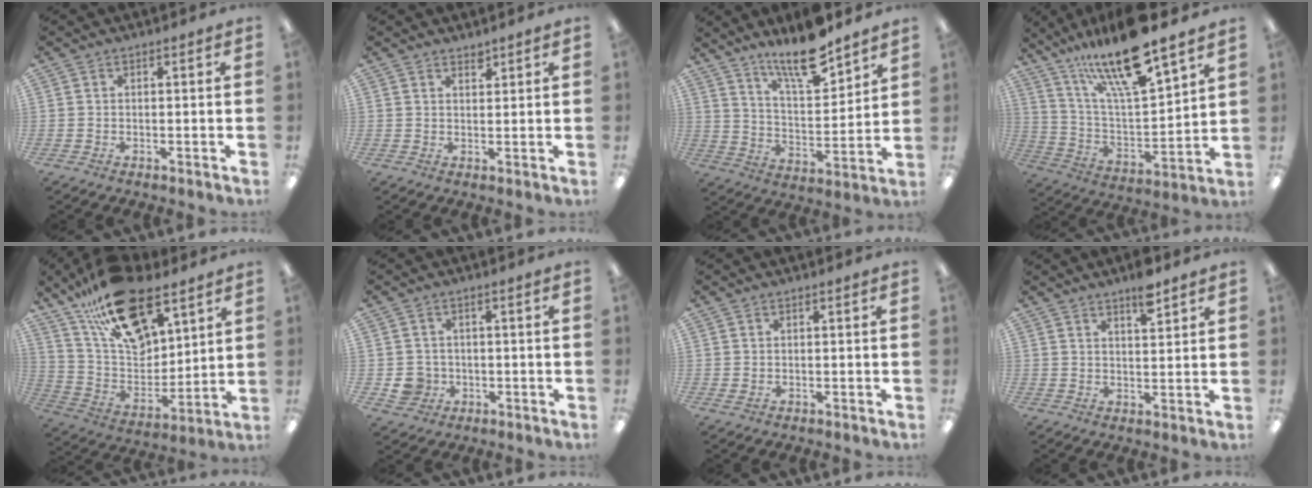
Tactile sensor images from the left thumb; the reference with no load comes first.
{"total": 1.6, "force": [1.6, 0.3, 0.1], "torque": [0.005, -0.008, 0.028]}
{"total": 14.2, "force": [11.5, 3.1, 7.6], "torque": [-0.131, -0.073, 0.197]}
{"total": 20.3, "force": [15.5, 4.5, 12.3], "torque": [-0.222, -0.097, 0.260]}
{"total": 22.3, "force": [14.8, 10.7, 12.9], "torque": [-0.227, -0.075, 0.266]}
{"total": 4.4, "force": [-0.8, 4.2, 1.0], "torque": [-0.021, 0.006, -0.013]}
{"total": 0.8, "force": [0.3, 0.4, 0.6], "torque": [-0.003, -0.001, 0.003]}
{"total": 5.5, "force": [4.3, 1.3, 3.2], "torque": [-0.041, -0.026, 0.069]}